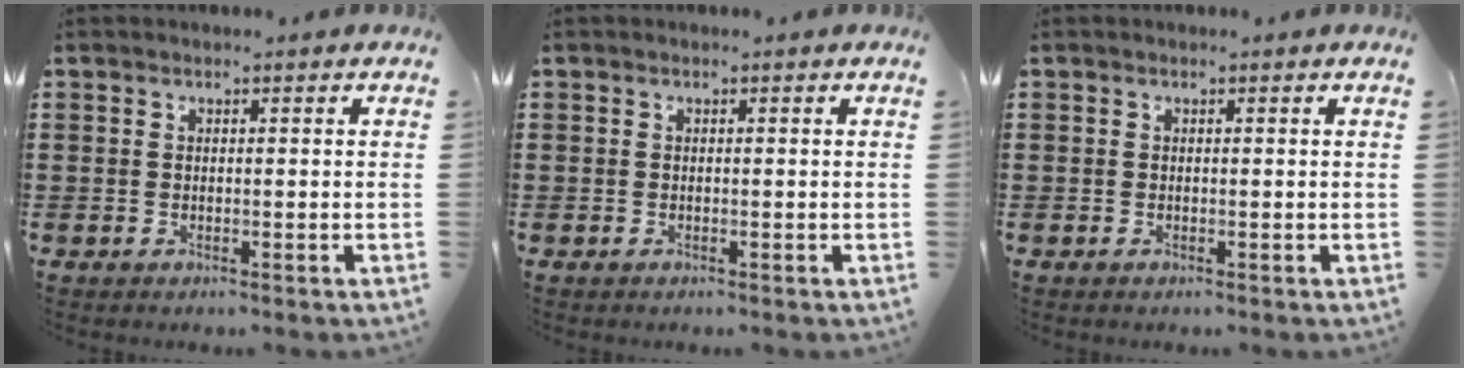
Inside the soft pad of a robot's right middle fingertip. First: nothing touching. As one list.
[{"total": 0.0}, {"total": 0.0}]